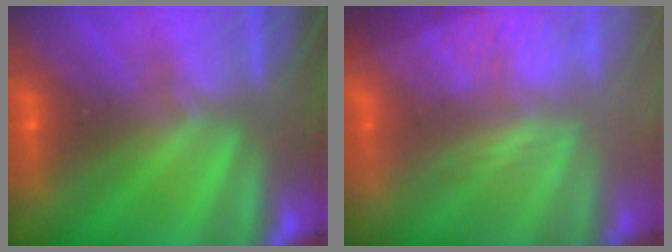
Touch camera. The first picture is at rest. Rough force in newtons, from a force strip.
{"total": 3.1}